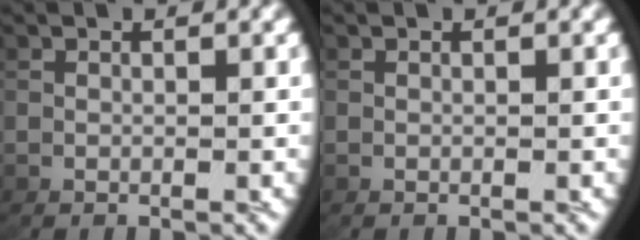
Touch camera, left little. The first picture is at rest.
{"total": 0.0}